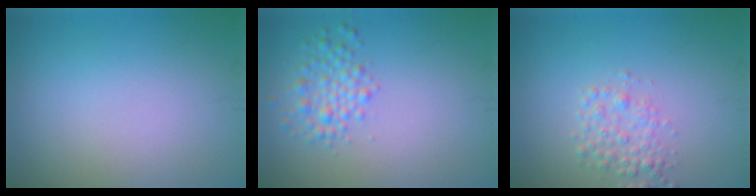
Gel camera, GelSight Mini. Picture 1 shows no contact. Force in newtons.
{"total": 2.5, "press": 2.5, "slide": 0.0}
{"total": 2.1, "press": 2.1, "slide": 0.0}